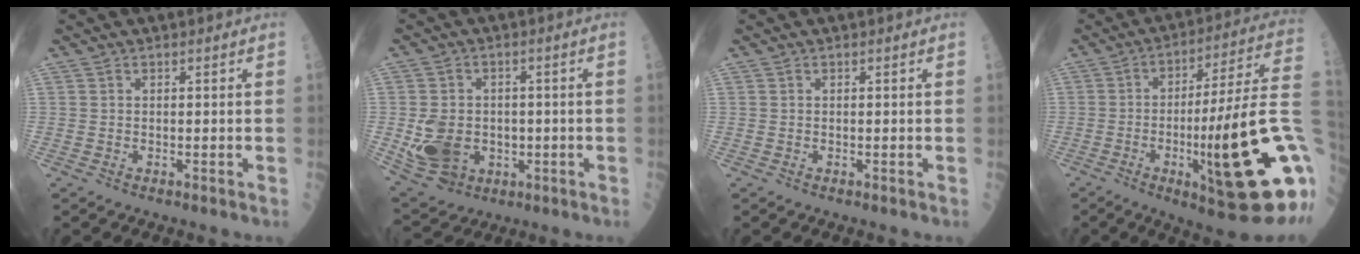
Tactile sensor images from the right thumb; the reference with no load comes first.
{"total": 11.5, "force": [-1.5, 9.1, 6.9], "torque": [-0.108, 0.003, -0.003]}
{"total": 0.0}
{"total": 26.2, "force": [-5.6, 3.4, 25.4], "torque": [-0.345, 0.001, -0.082]}